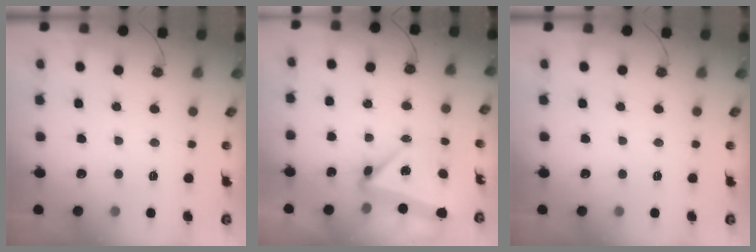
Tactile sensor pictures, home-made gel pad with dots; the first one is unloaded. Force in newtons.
{"total": 5.3, "press": 5.3, "slide": 0.2}
{"total": 0.0}